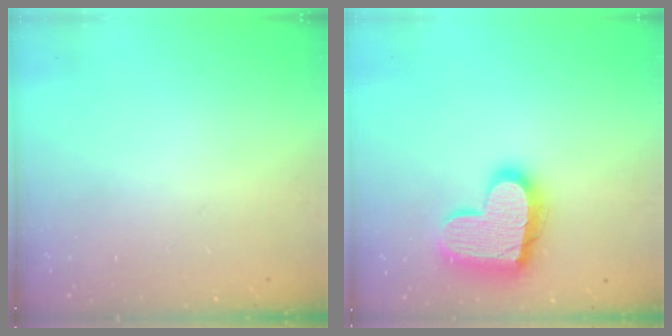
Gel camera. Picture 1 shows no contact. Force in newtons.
{"total": 18.3, "press": 18.3, "slide": 1.2}